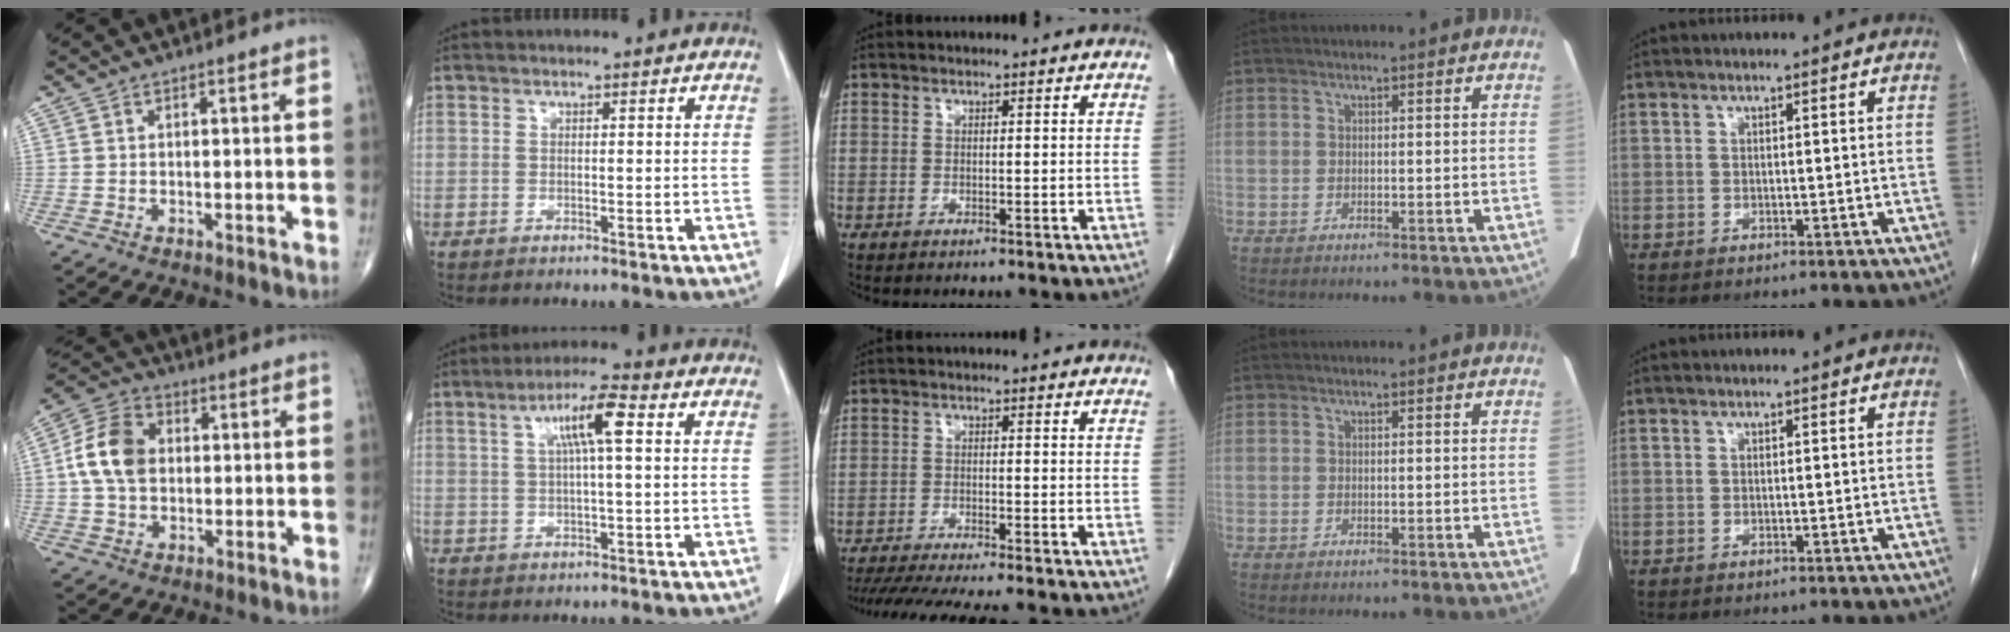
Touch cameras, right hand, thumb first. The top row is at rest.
{"thumb": {"total": 10.6, "force": [0.8, 7.6, 7.3], "torque": [-0.132, 0.019, 0.008]}, "index": {"total": 6.7, "force": [1.9, 0.5, 6.4], "torque": [-0.117, 0.013, 0.031]}, "middle": {"total": 11.3, "force": [-9.9, -0.4, 5.5], "torque": [-0.070, -0.022, -0.149]}}